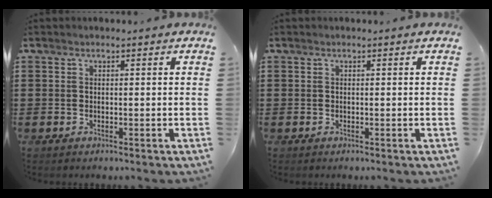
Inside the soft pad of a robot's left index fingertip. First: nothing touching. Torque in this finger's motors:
{"motor_torque": [-0.01, 0.00, 0.00, 0.00]}